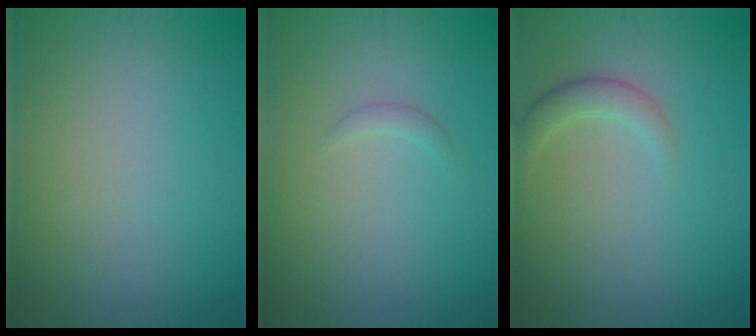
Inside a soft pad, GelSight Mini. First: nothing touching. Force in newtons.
{"total": 0.7, "press": 0.7, "slide": 0.1}
{"total": 2.0, "press": 2.0, "slide": 0.1}